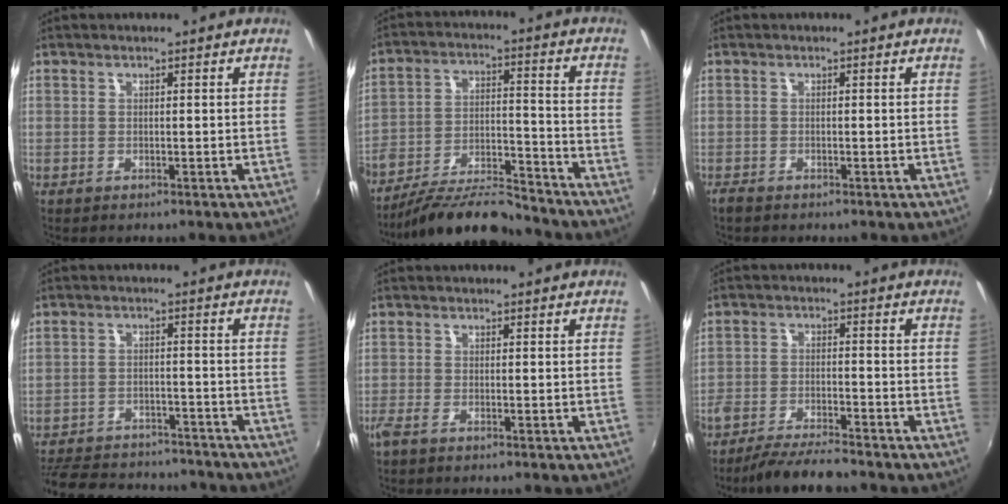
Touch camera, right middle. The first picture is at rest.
{"total": 15.6, "force": [-13.7, 3.1, 6.8], "torque": [-0.137, -0.019, -0.228]}
{"total": 1.4, "force": [-1.2, 0.4, 0.5], "torque": [-0.013, -0.004, -0.024]}
{"total": 21.1, "force": [-18.0, 7.3, 8.1], "torque": [-0.183, 0.003, -0.245]}
{"total": 1.8, "force": [-1.3, 0.2, 1.2], "torque": [-0.027, -0.007, -0.028]}
{"total": 9.1, "force": [-8.0, 1.1, 4.1], "torque": [-0.096, -0.014, -0.140]}